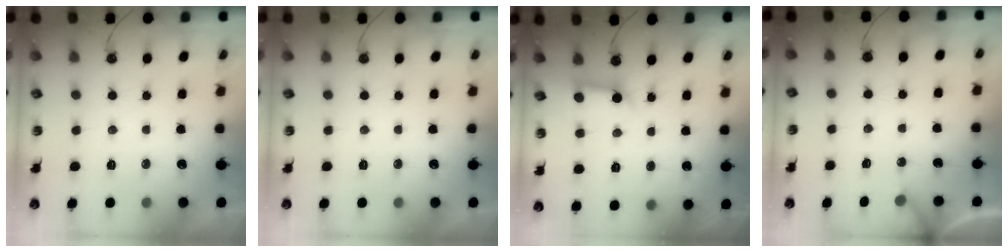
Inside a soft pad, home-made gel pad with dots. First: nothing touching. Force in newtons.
{"total": 0.0}
{"total": 6.8, "press": 6.8, "slide": 0.7}
{"total": 5.9, "press": 5.8, "slide": 0.5}